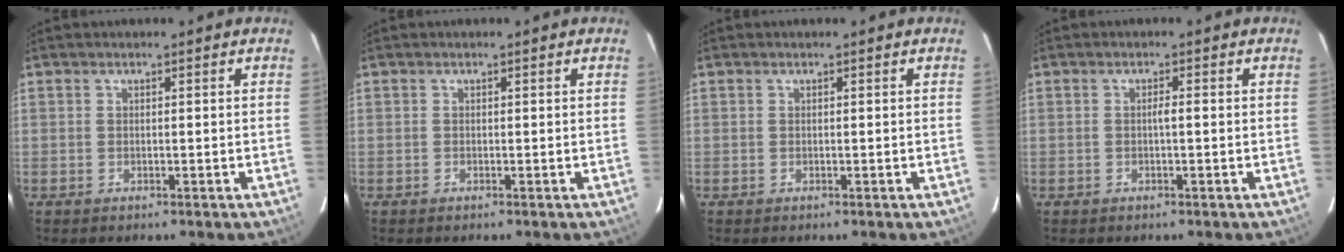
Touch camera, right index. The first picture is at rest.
{"total": 0.0}
{"total": 0.0}
{"total": 1.1, "force": [-0.1, 0.0, 1.1], "torque": [-0.020, 0.001, -0.003]}